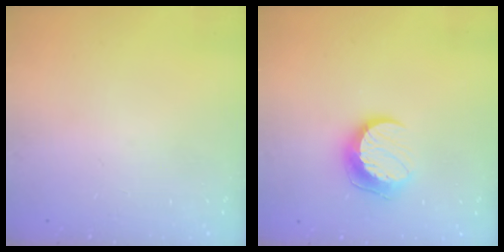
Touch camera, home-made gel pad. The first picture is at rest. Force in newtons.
{"total": 9.9, "press": 9.9, "slide": 0.0}